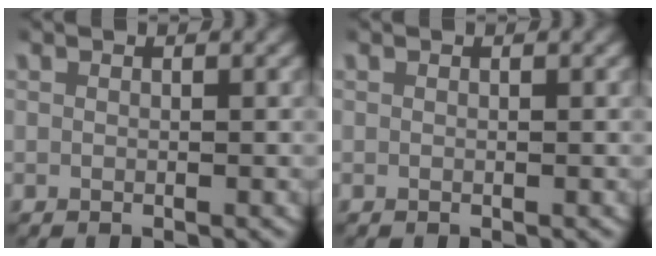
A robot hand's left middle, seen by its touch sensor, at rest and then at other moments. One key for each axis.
{"total": 0.0}